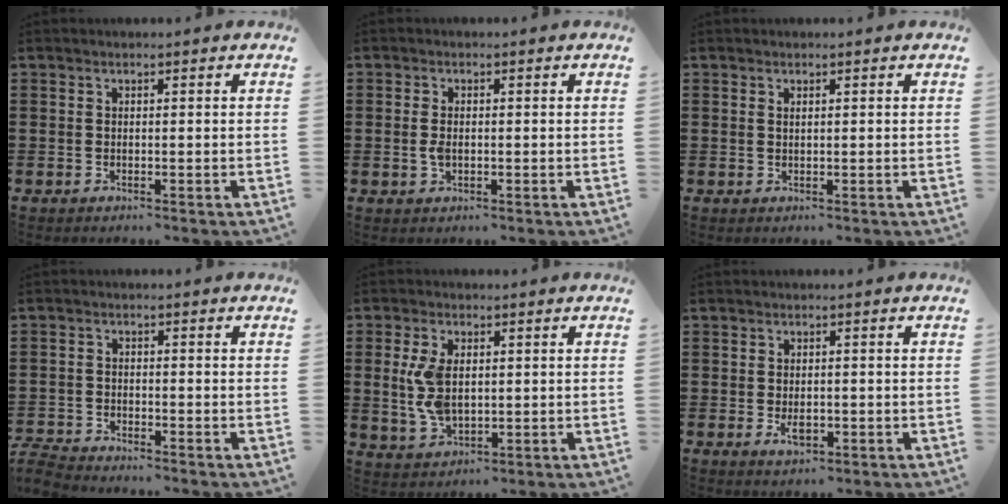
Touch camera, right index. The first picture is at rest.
{"total": 2.1, "force": [-0.2, 1.2, 1.7], "torque": [-0.041, 0.001, -0.006]}
{"total": 0.5, "force": [0.3, 0.2, 0.4], "torque": [-0.009, 0.001, 0.006]}
{"total": 3.2, "force": [-3.2, 0.1, 0.3], "torque": [-0.016, -0.003, -0.069]}
{"total": 7.0, "force": [0.7, 4.1, 5.7], "torque": [-0.134, 0.006, 0.009]}
{"total": 2.6, "force": [-0.5, 1.3, 2.1], "torque": [-0.032, -0.004, -0.010]}